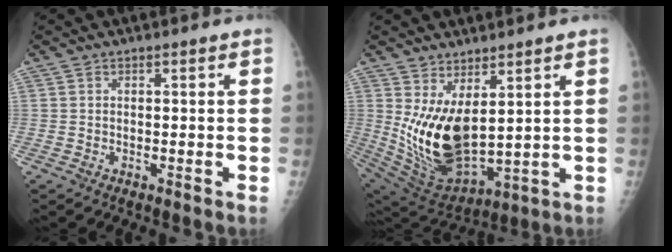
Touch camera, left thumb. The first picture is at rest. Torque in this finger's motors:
{"motor_torque": [0.62, 0.50, 1.57, -0.58, 0.55]}